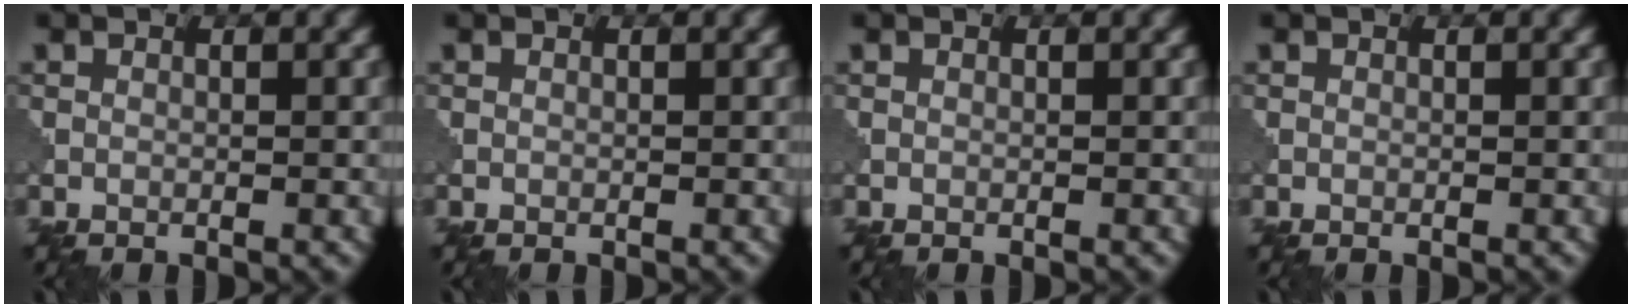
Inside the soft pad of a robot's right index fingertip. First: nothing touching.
{"total": 0.0}
{"total": 0.0}
{"total": 0.0}